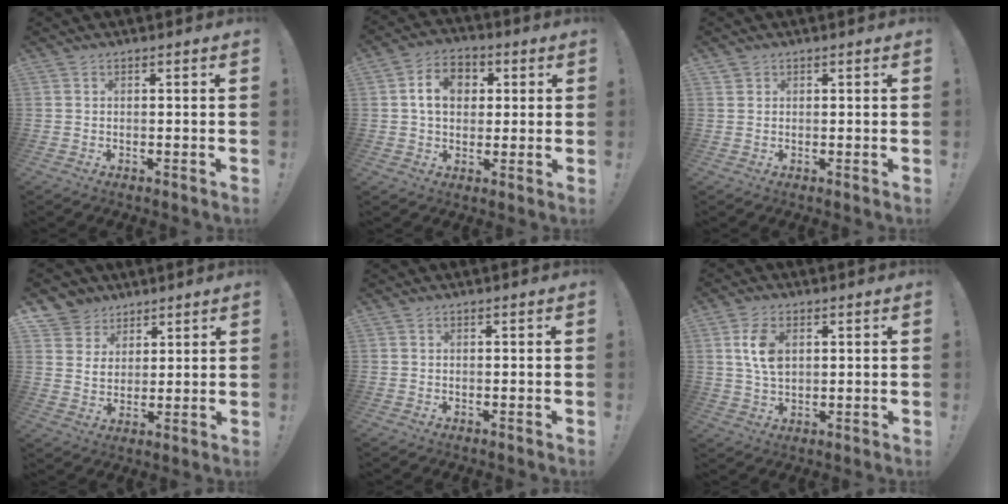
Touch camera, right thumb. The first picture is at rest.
{"total": 9.6, "force": [1.9, 7.6, 5.6], "torque": [-0.089, 0.011, 0.038]}
{"total": 1.1, "force": [0.9, 0.7, 0.0], "torque": [0.007, -0.002, 0.016]}
{"total": 7.3, "force": [4.4, 5.8, 0.7], "torque": [-0.017, -0.039, 0.090]}
{"total": 0.0}
{"total": 8.5, "force": [2.3, 5.4, 6.1], "torque": [-0.117, 0.001, 0.041]}